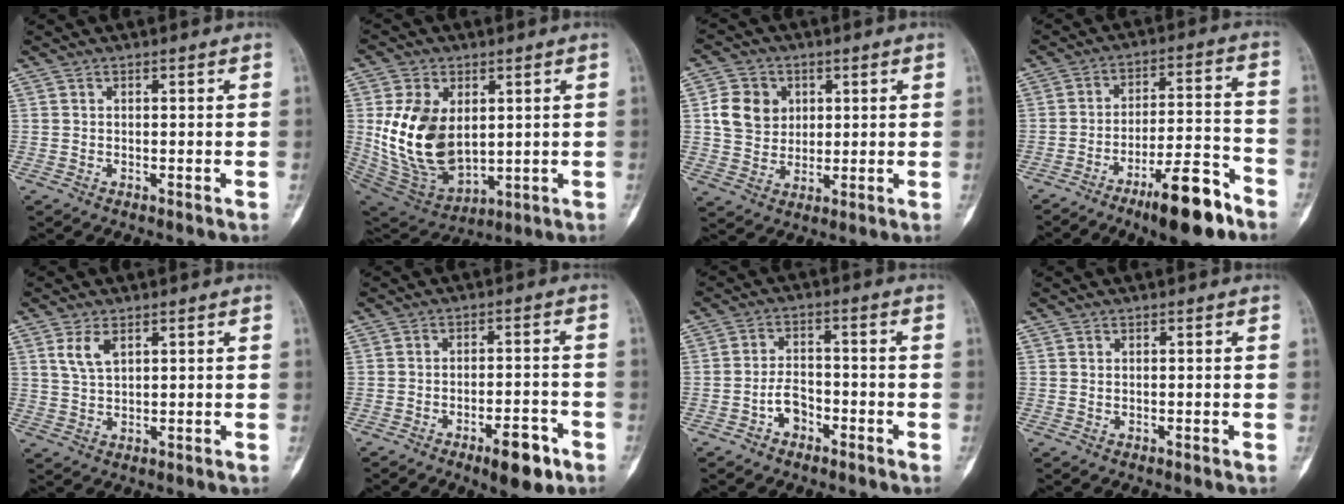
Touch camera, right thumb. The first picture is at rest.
{"total": 17.2, "force": [2.0, 11.1, 12.9], "torque": [-0.224, -0.019, 0.062]}
{"total": 8.7, "force": [2.0, 7.5, 4.0], "torque": [-0.045, -0.005, 0.039]}
{"total": 13.9, "force": [-9.0, 3.7, 9.9], "torque": [-0.153, 0.067, -0.142]}
{"total": 4.2, "force": [2.1, 2.0, 3.0], "torque": [-0.059, -0.007, 0.047]}
{"total": 7.6, "force": [-4.2, 2.8, 5.6], "torque": [-0.072, 0.020, -0.056]}
{"total": 4.6, "force": [-2.4, 3.0, 2.4], "torque": [-0.028, 0.025, -0.046]}
{"total": 0.0}